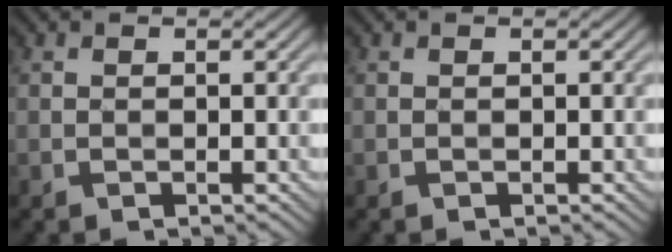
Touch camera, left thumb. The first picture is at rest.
{"total": 0.0}